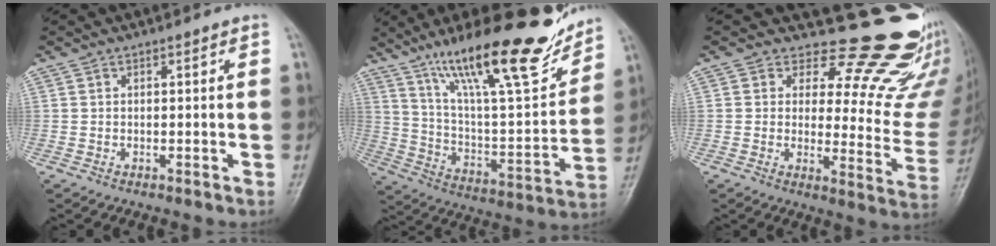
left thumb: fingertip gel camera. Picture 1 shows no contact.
{"total": 25.8, "force": [17.8, 5.9, 17.6], "torque": [-0.251, -0.070, 0.299]}
{"total": 20.0, "force": [17.5, 6.5, 6.9], "torque": [-0.025, -0.161, 0.196]}